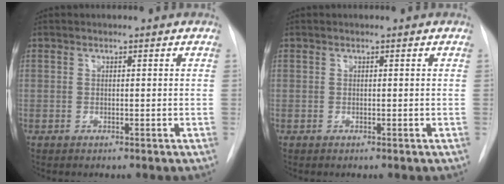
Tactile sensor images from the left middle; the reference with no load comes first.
{"total": 0.0}